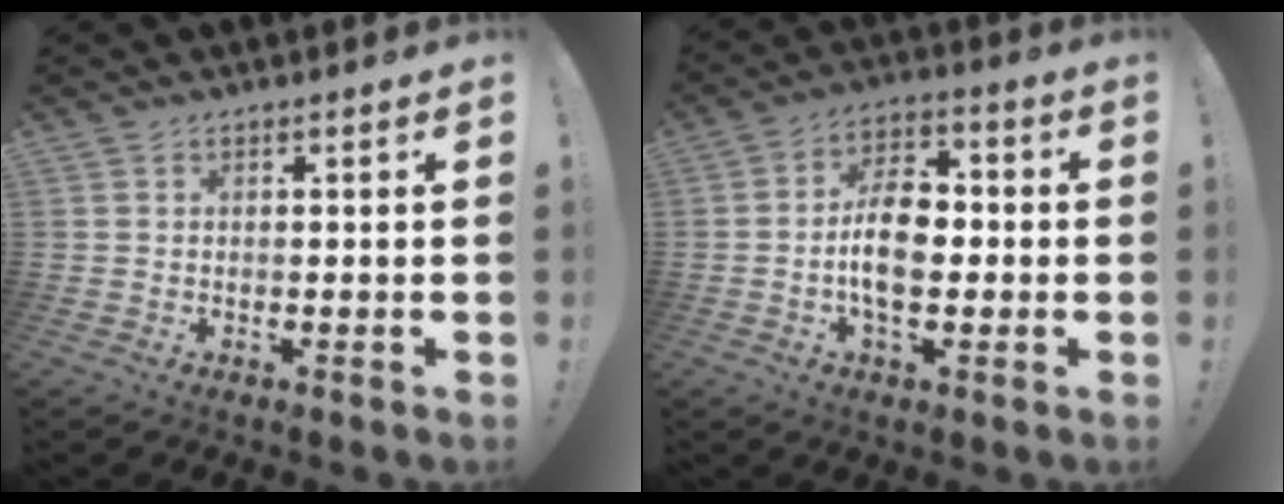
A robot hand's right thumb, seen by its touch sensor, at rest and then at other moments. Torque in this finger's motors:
{"motor_torque": [0.19, 0.26, 0.23, 0.07, 0.32]}